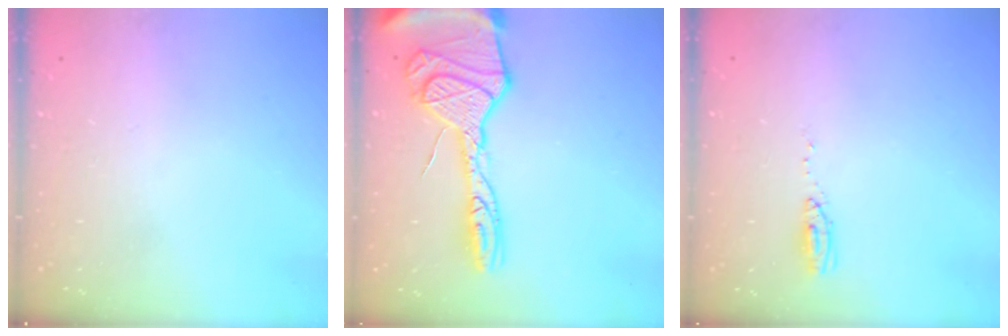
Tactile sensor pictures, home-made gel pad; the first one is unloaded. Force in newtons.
{"total": 22.2, "press": 22.1, "slide": 2.0}
{"total": 3.9, "press": 3.7, "slide": 1.2}